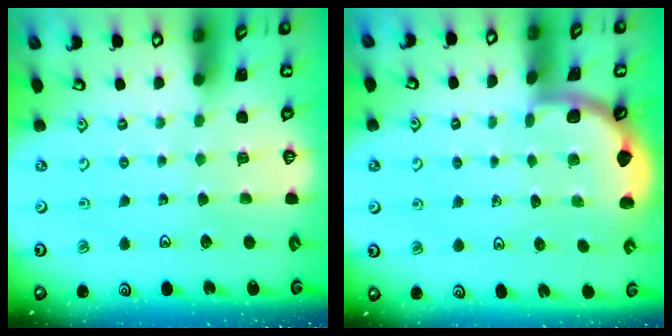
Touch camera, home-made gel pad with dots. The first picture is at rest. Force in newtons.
{"total": 1.9, "press": 1.9, "slide": 0.0}